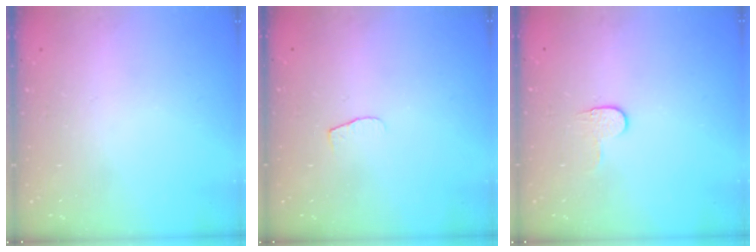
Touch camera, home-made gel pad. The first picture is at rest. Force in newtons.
{"total": 4.2, "press": 4.1, "slide": 0.4}
{"total": 3.8, "press": 3.8, "slide": 0.4}